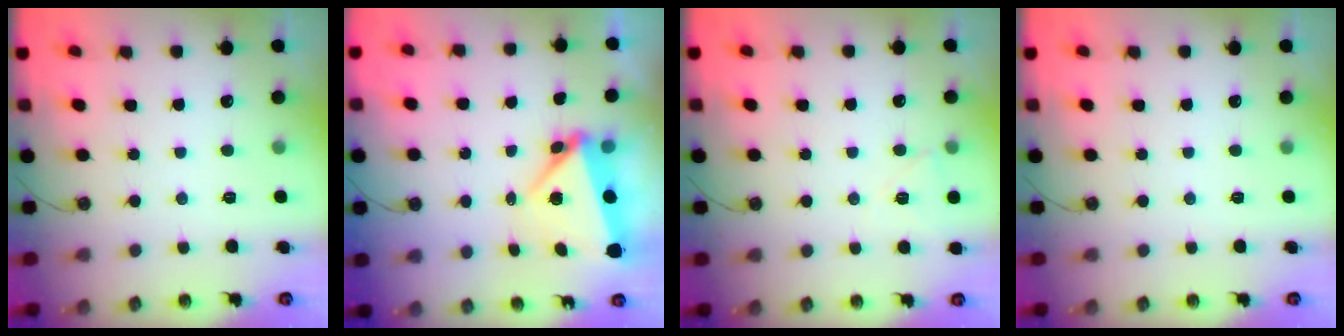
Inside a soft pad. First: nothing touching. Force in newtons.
{"total": 5.1, "press": 4.8, "slide": 1.7}
{"total": 8.8, "press": 5.7, "slide": 6.7}
{"total": 0.0}